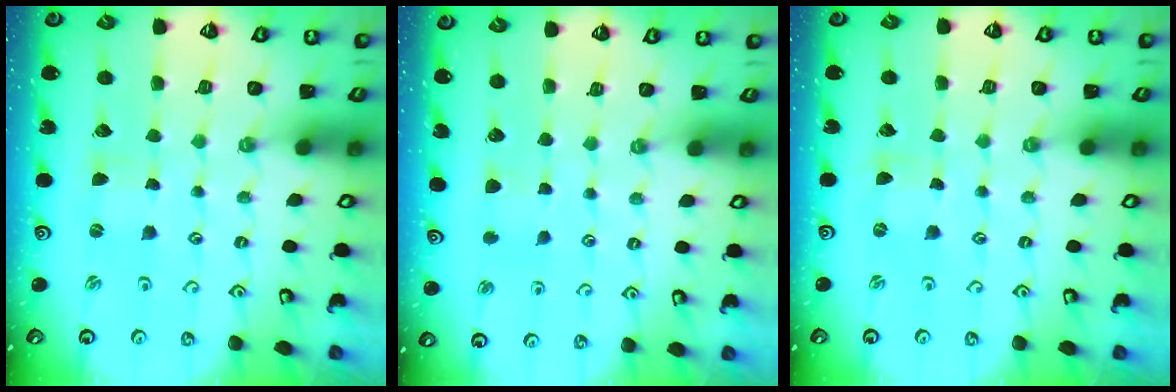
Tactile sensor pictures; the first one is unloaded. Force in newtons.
{"total": 3.2, "press": 3.2, "slide": 0.6}
{"total": 0.0}